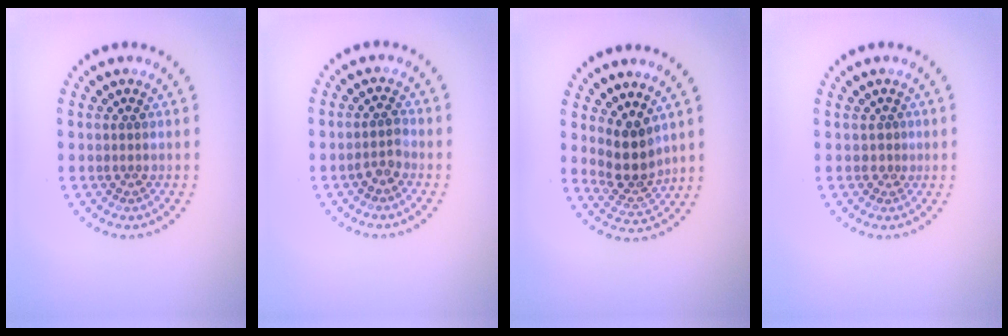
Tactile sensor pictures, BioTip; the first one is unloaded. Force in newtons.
{"total": 1.5, "press": 1.3, "slide": 0.7}
{"total": 3.6, "press": 2.9, "slide": 2.2}
{"total": 0.5, "press": 0.2, "slide": 0.5}